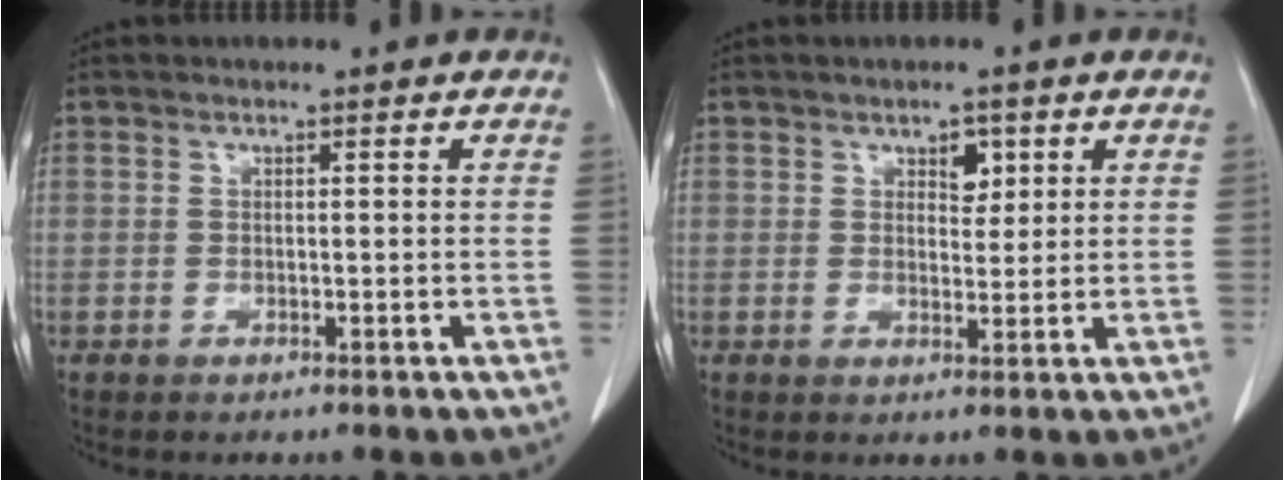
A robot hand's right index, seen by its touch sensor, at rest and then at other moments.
{"total": 2.7, "force": [1.3, 1.7, 1.7], "torque": [-0.019, 0.000, 0.020]}